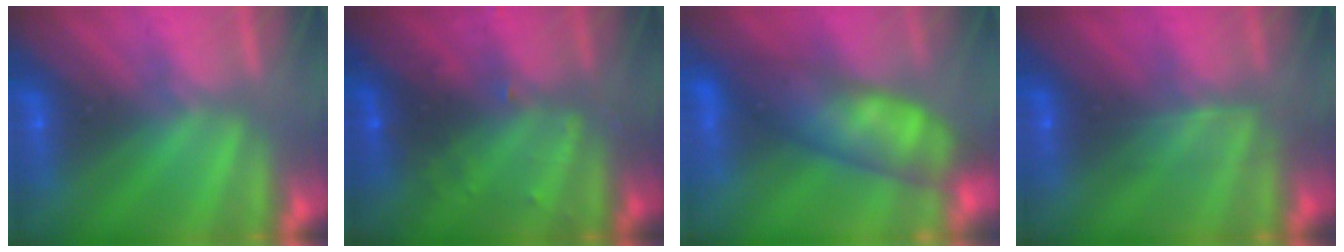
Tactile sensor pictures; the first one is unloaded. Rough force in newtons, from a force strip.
{"total": 2.9}
{"total": 7.4}
{"total": 2.4}